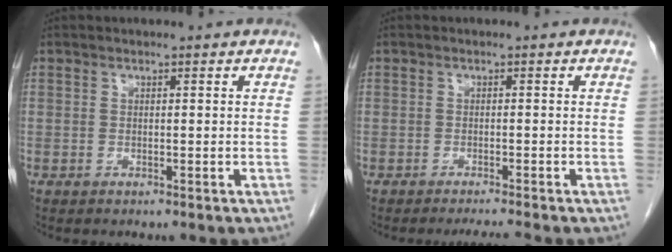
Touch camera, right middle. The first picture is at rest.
{"total": 2.8, "force": [-2.6, -0.8, 1.0], "torque": [-0.012, -0.009, -0.040]}